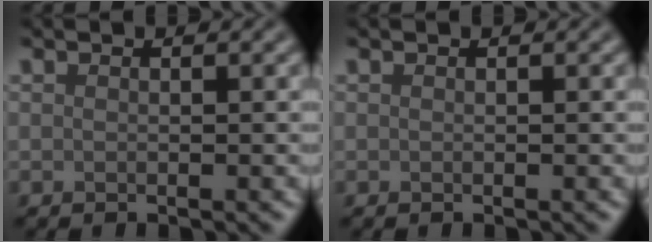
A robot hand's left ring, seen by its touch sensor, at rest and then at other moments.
{"total": 0.0}